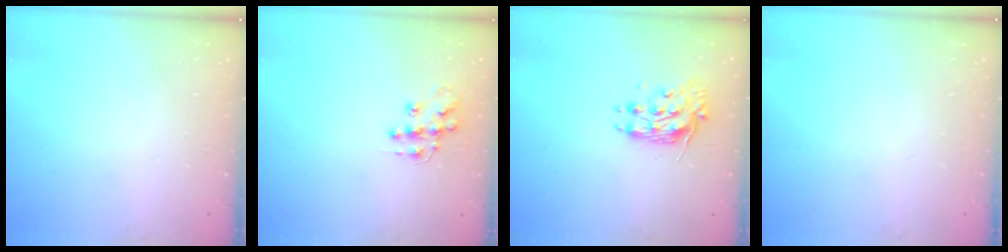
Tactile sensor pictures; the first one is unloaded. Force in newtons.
{"total": 10.7, "press": 10.7, "slide": 0.7}
{"total": 9.8, "press": 9.7, "slide": 0.8}
{"total": 0.0}